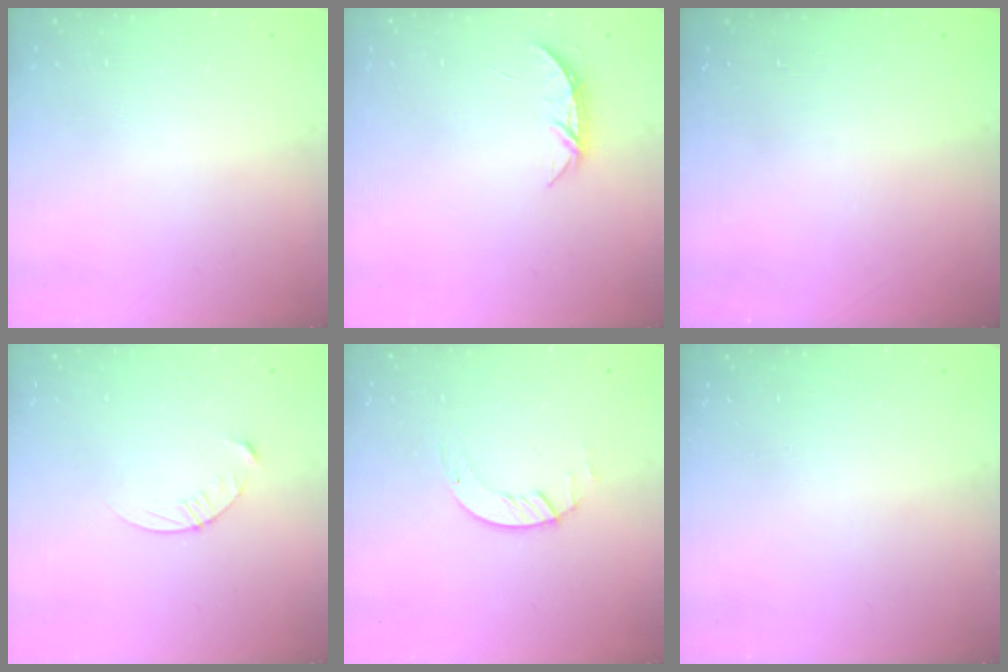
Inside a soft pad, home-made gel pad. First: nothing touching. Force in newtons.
{"total": 4.2, "press": 4.2, "slide": 0.5}
{"total": 0.0}
{"total": 4.6, "press": 4.6, "slide": 0.5}
{"total": 2.0, "press": 2.0, "slide": 0.2}
{"total": 0.0}